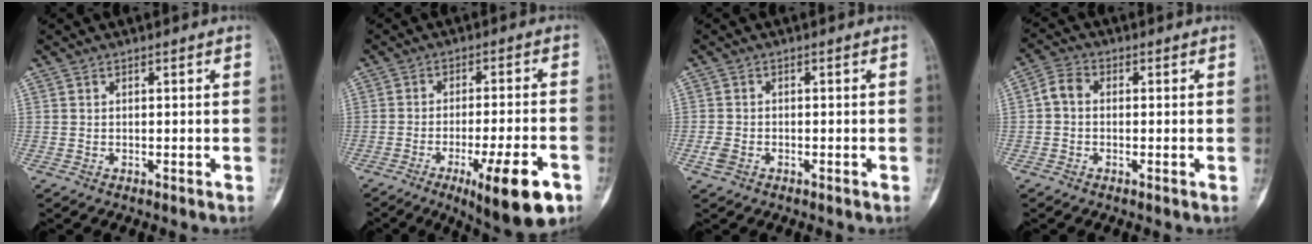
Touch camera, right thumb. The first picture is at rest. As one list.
[{"total": 13.9, "force": [-6.6, 3.0, 11.8], "torque": [-0.172, 0.015, -0.089]}, {"total": 2.3, "force": [-1.1, 1.5, 1.4], "torque": [-0.038, 0.005, -0.020]}, {"total": 3.6, "force": [-0.2, 2.7, 2.4], "torque": [-0.041, 0.011, -0.016]}]